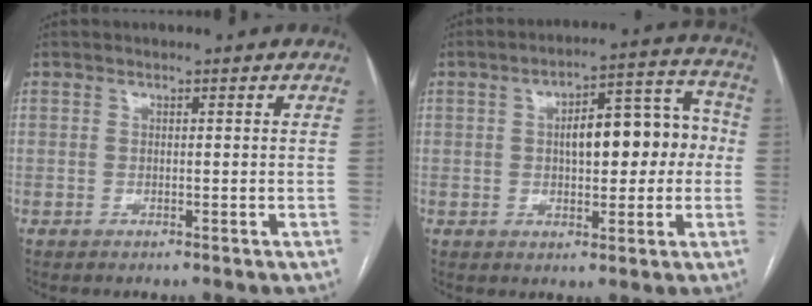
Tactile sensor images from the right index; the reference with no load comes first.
{"total": 11.6, "force": [0.4, 4.7, 10.6], "torque": [-0.144, 0.045, 0.011]}